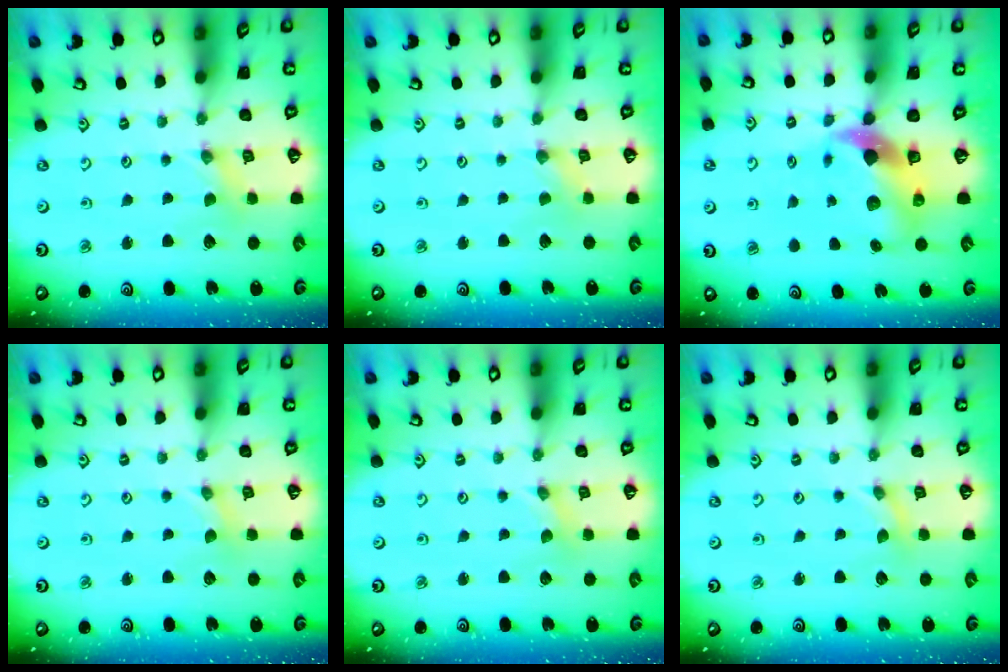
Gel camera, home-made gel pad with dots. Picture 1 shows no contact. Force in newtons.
{"total": 0.8, "press": 0.8, "slide": 0.2}
{"total": 10.3, "press": 10.2, "slide": 1.9}
{"total": 0.0}
{"total": 0.0}
{"total": 0.0}